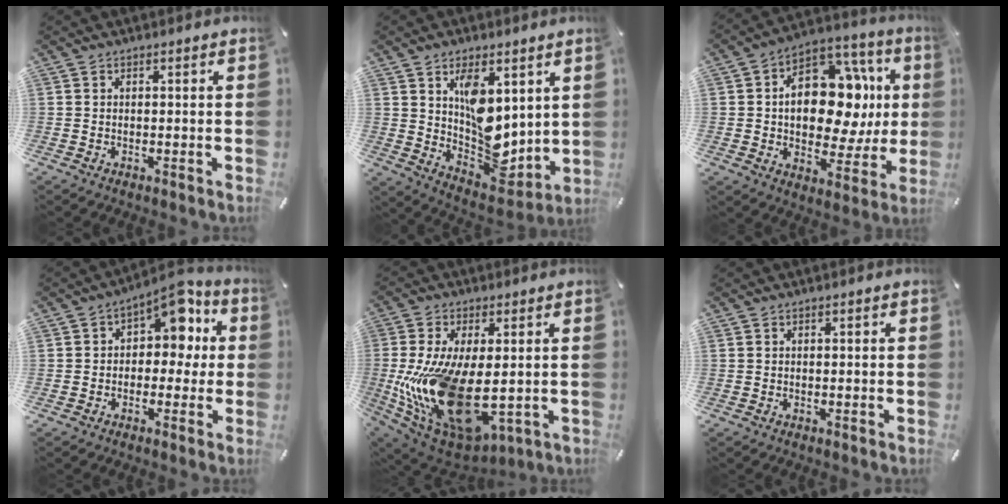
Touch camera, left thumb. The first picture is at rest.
{"total": 12.3, "force": [3.1, 8.1, 8.7], "torque": [-0.118, -0.028, 0.069]}
{"total": 19.7, "force": [2.1, 12.5, 15.1], "torque": [-0.227, -0.020, 0.040]}
{"total": 8.6, "force": [3.6, 6.0, 5.1], "torque": [-0.055, -0.031, 0.057]}
{"total": 21.3, "force": [-0.9, 11.5, 18.0], "torque": [-0.379, -0.026, 0.006]}
{"total": 0.0}